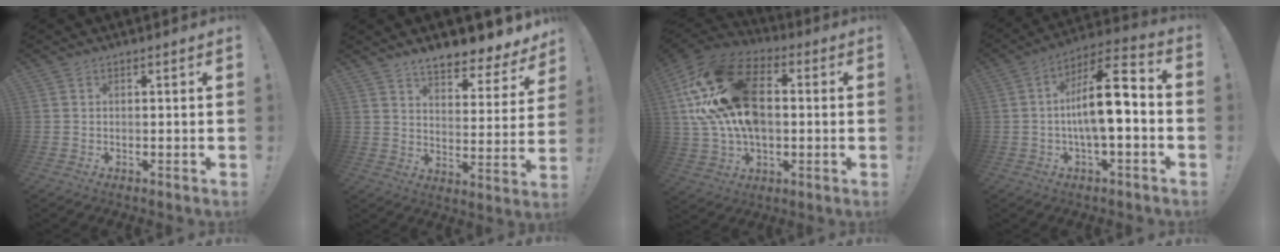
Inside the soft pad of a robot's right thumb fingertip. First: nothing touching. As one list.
[{"total": 8.9, "force": [7.8, 2.1, 3.7], "torque": [-0.052, -0.071, 0.134]}, {"total": 25.1, "force": [4.2, 16.8, 18.2], "torque": [-0.328, 0.003, 0.085]}, {"total": 14.9, "force": [-1.5, 4.7, 14.0], "torque": [-0.214, 0.008, -0.030]}]